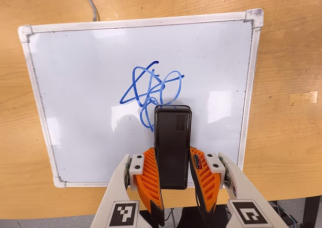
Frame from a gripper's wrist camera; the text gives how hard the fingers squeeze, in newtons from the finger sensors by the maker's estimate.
{"total": 5.9, "left": 3.8, "right": 8.0}